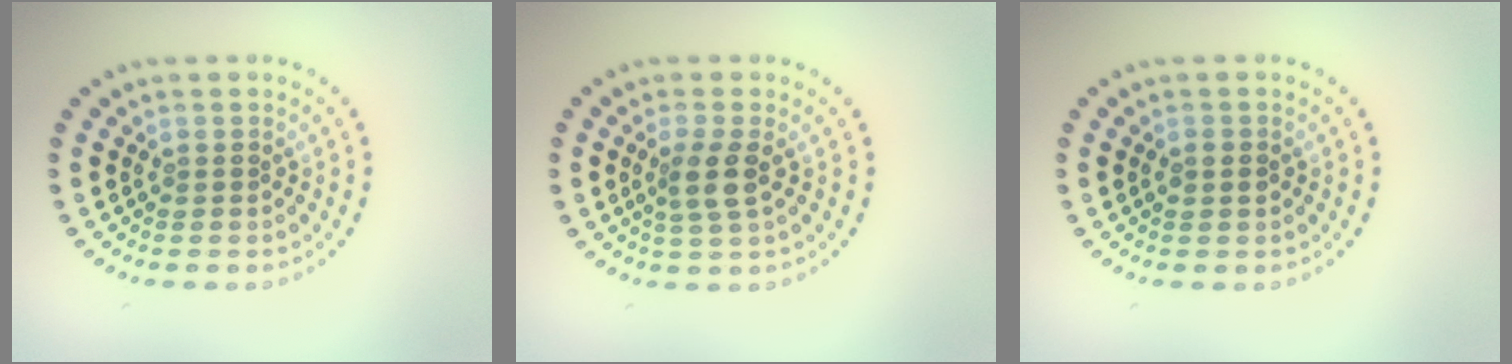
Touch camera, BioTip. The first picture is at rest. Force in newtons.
{"total": 2.3, "press": 2.1, "slide": 1.1}
{"total": 1.3, "press": 1.3, "slide": 0.1}